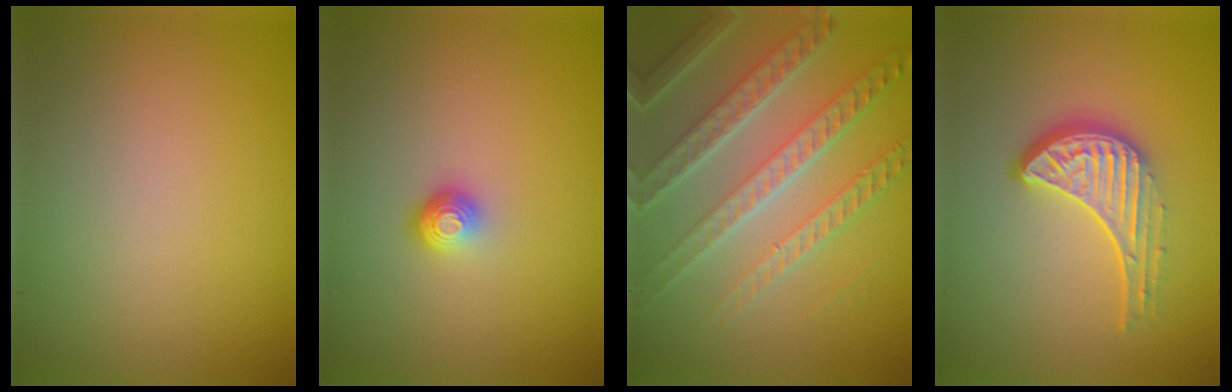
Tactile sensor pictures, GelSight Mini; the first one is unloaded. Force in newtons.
{"total": 1.8, "press": 1.2, "slide": 1.4}
{"total": 6.8, "press": 5.3, "slide": 4.3}
{"total": 4.6, "press": 3.3, "slide": 3.3}